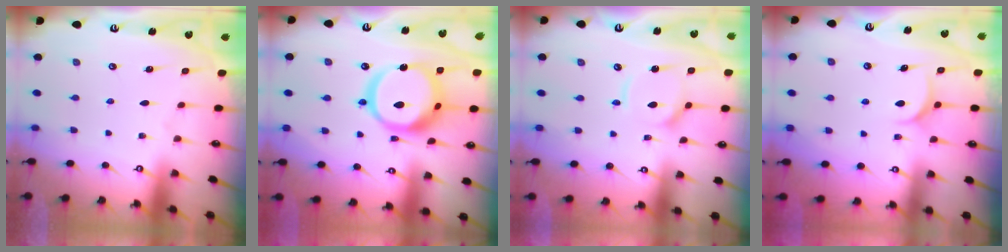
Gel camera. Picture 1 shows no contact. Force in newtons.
{"total": 18.5, "press": 18.4, "slide": 2.1}
{"total": 9.9, "press": 9.8, "slide": 1.1}
{"total": 5.2, "press": 5.2, "slide": 0.1}